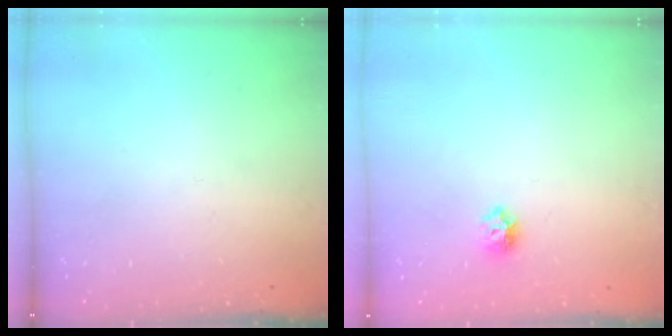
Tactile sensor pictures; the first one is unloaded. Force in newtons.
{"total": 6.5, "press": 6.5, "slide": 0.7}